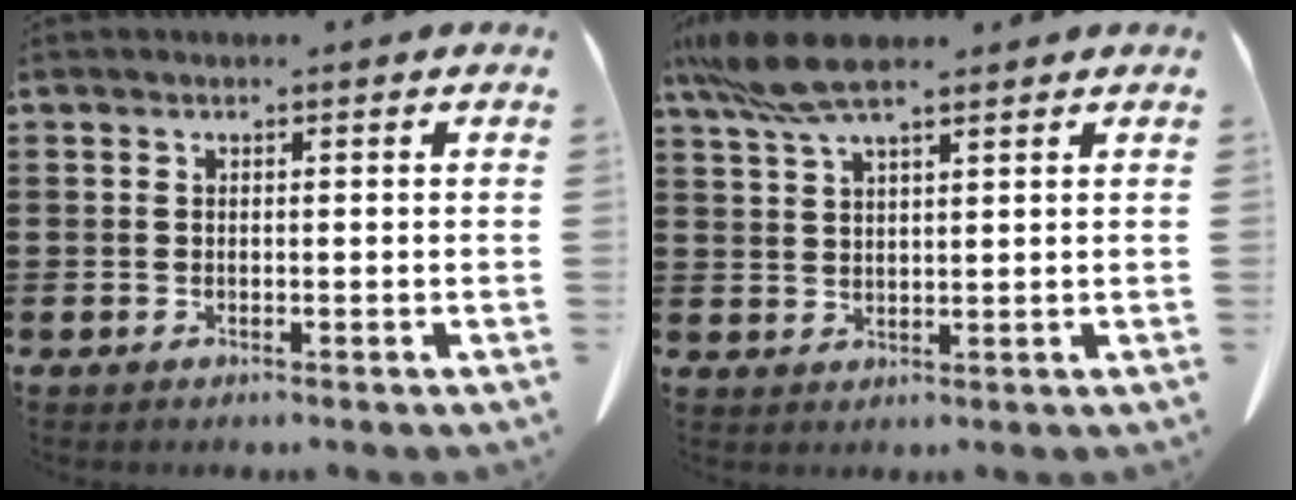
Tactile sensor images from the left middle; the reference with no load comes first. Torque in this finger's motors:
{"motor_torque": [1.63, 0.32, 0.41, 0.19]}